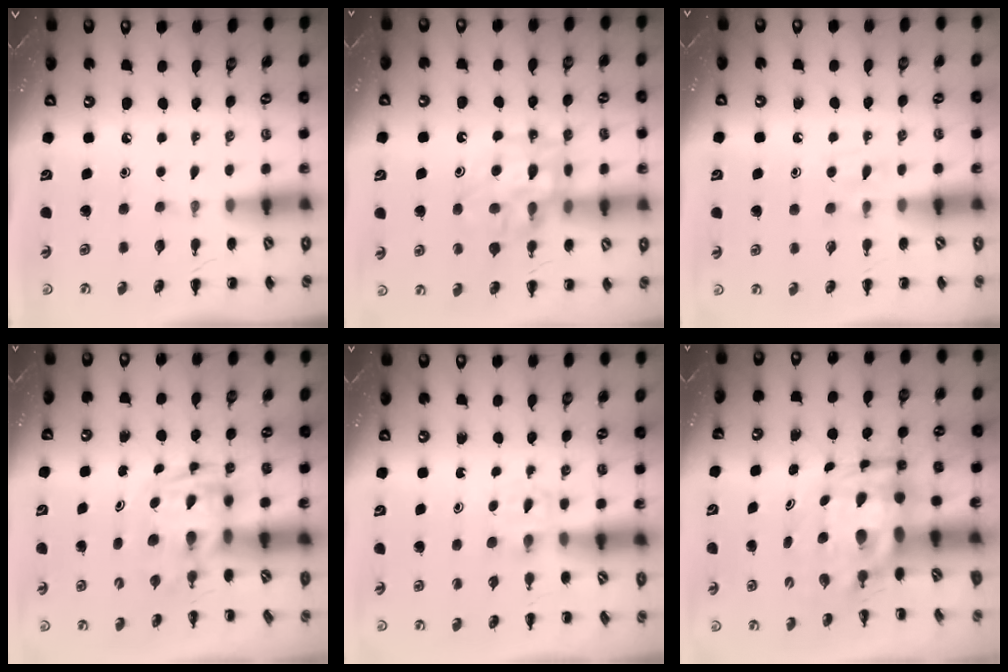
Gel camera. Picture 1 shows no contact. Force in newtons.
{"total": 15.4, "press": 15.1, "slide": 3.2}
{"total": 3.9, "press": 3.5, "slide": 1.7}
{"total": 2.7, "press": 2.6, "slide": 0.5}
{"total": 2.3, "press": 2.1, "slide": 1.0}
{"total": 7.4, "press": 7.1, "slide": 2.2}